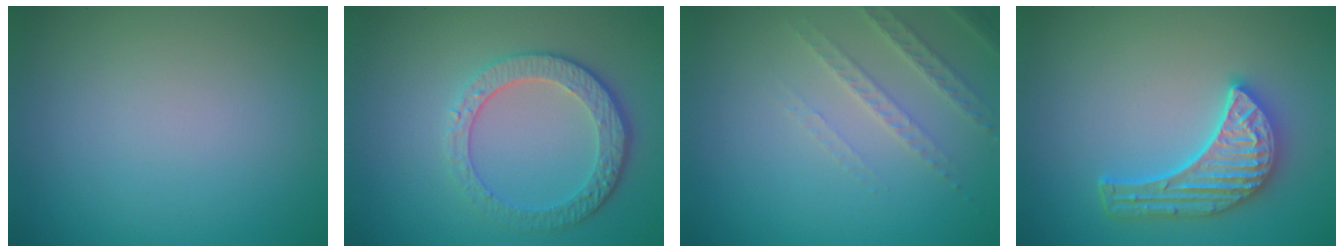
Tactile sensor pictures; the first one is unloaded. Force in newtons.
{"total": 4.5, "press": 3.4, "slide": 3.0}
{"total": 2.5, "press": 2.4, "slide": 0.7}
{"total": 5.0, "press": 4.3, "slide": 2.6}